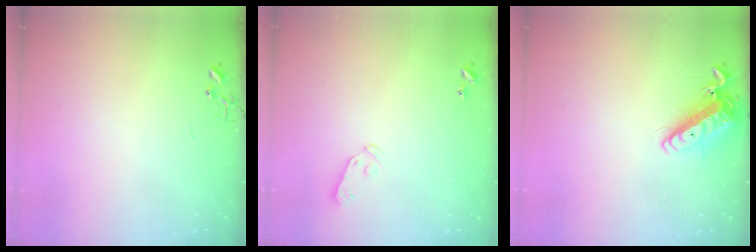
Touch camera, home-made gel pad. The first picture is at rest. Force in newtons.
{"total": 5.9, "press": 5.9, "slide": 0.6}
{"total": 13.6, "press": 13.4, "slide": 2.3}